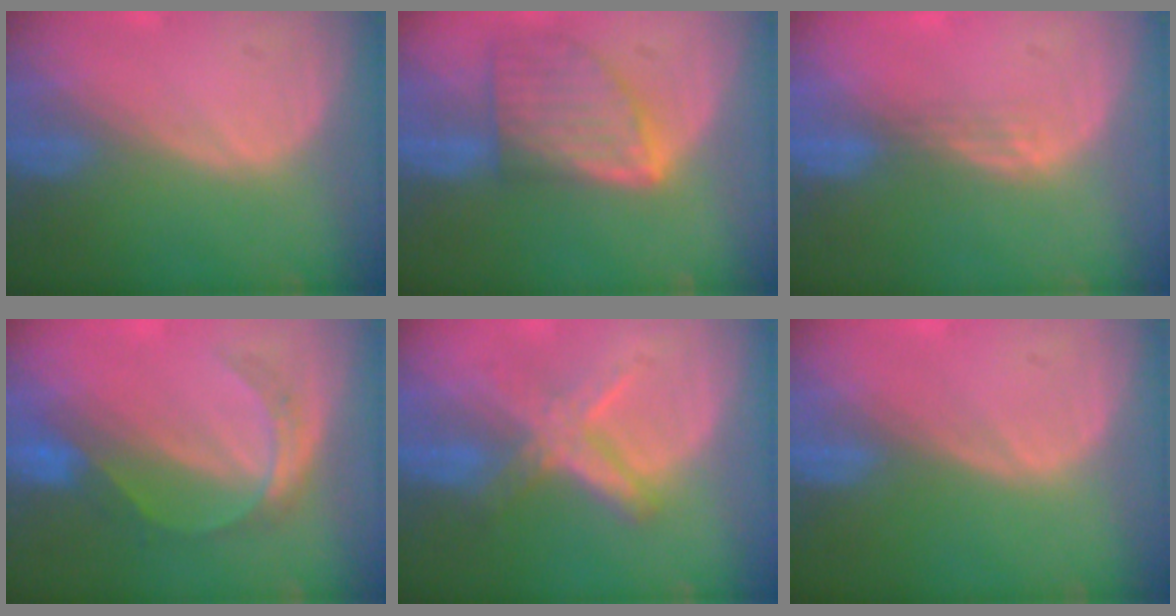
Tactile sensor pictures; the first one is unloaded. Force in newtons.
{"total": 8.3, "press": 7.5, "slide": 3.5}
{"total": 1.8, "press": 1.3, "slide": 1.2}
{"total": 5.3, "press": 5.0, "slide": 1.6}
{"total": 6.7, "press": 5.9, "slide": 3.2}
{"total": 0.0}